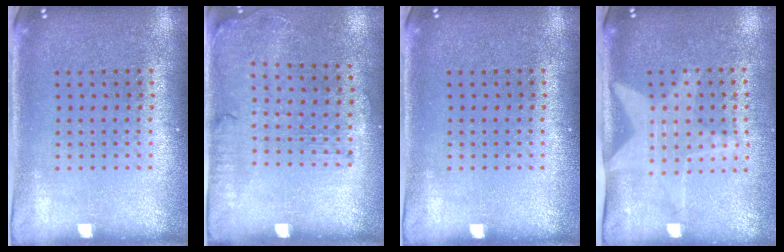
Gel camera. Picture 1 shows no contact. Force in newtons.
{"total": 1.6, "press": 1.3, "slide": 1.0}
{"total": 0.0}
{"total": 2.1, "press": 1.6, "slide": 1.3}